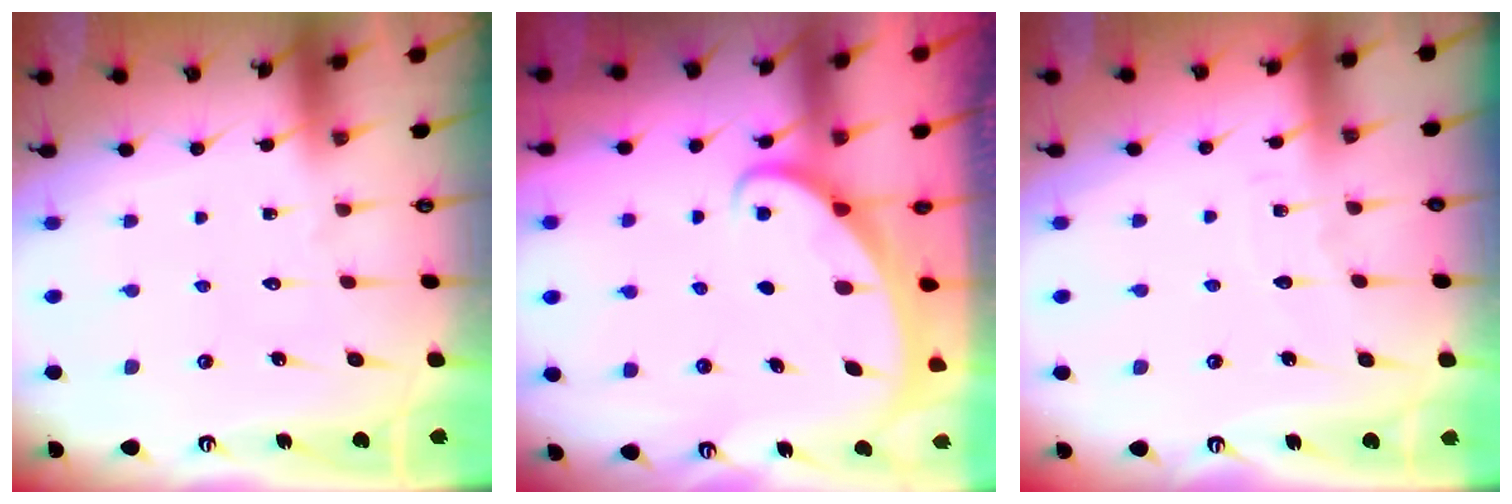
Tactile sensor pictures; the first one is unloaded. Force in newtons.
{"total": 1.7, "press": 1.7, "slide": 0.2}
{"total": 3.4, "press": 3.4, "slide": 0.3}